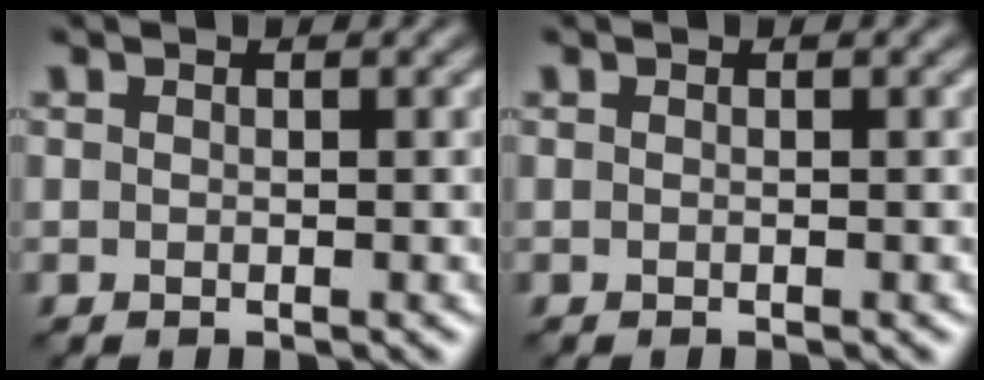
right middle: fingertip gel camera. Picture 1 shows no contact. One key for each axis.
{"total": 0.0}